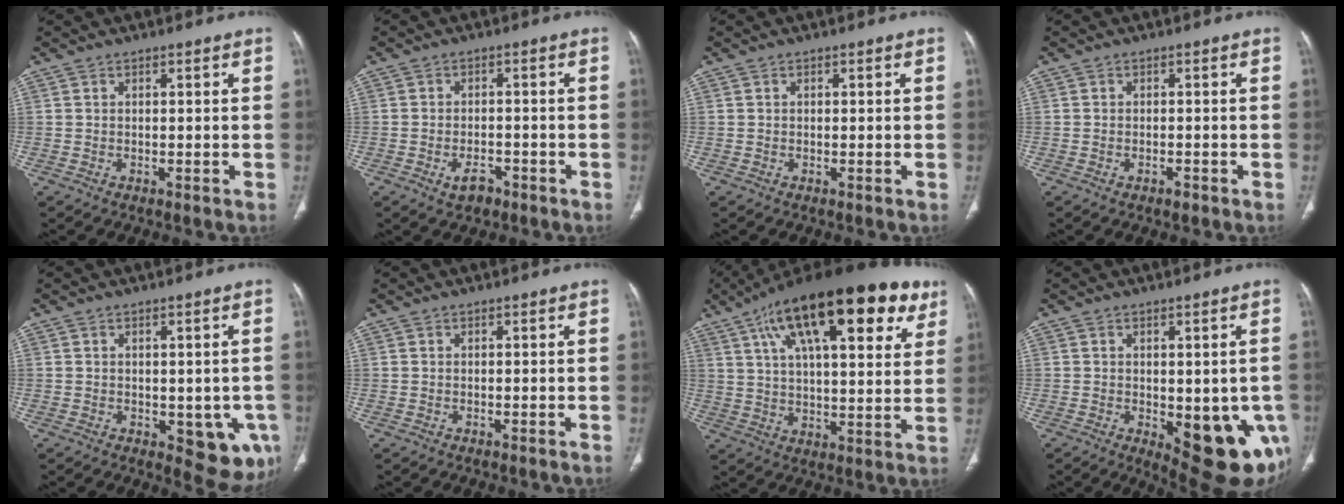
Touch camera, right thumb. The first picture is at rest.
{"total": 3.6, "force": [-2.0, 2.2, 2.1], "torque": [-0.031, 0.011, -0.029]}
{"total": 0.0}
{"total": 1.2, "force": [-0.7, 0.6, 0.7], "torque": [-0.011, 0.003, -0.010]}
{"total": 8.5, "force": [-2.0, 4.6, 6.8], "torque": [-0.044, -0.011, -0.015]}
{"total": 0.0}
{"total": 28.5, "force": [14.2, 10.7, 22.2], "torque": [-0.320, 0.000, 0.215]}
{"total": 14.1, "force": [-4.3, 6.3, 11.9], "torque": [-0.113, -0.009, -0.037]}